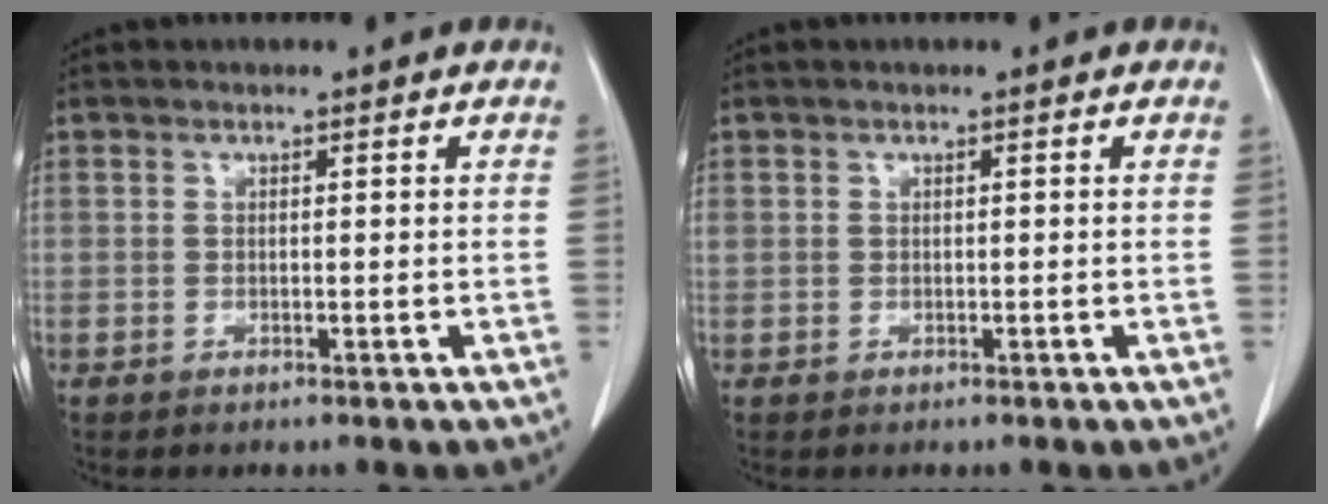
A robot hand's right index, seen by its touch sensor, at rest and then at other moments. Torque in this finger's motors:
{"motor_torque": [0.46, 0.34, 0.25, 0.10]}